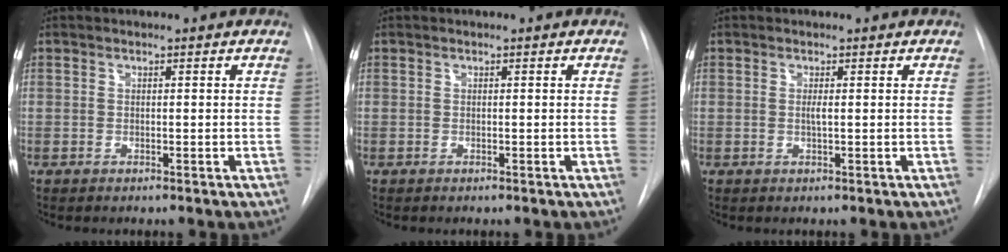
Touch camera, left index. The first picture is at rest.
{"total": 0.0}
{"total": 0.8, "force": [0.2, 0.0, 0.8], "torque": [-0.019, 0.000, 0.001]}